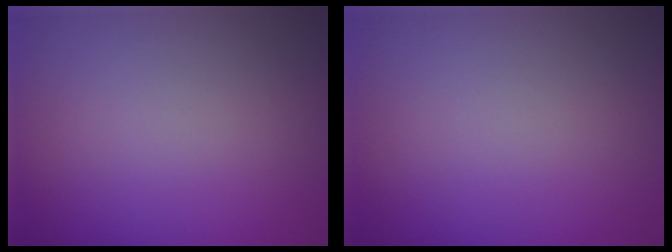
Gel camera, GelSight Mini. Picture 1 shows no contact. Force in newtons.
{"total": 0.0}